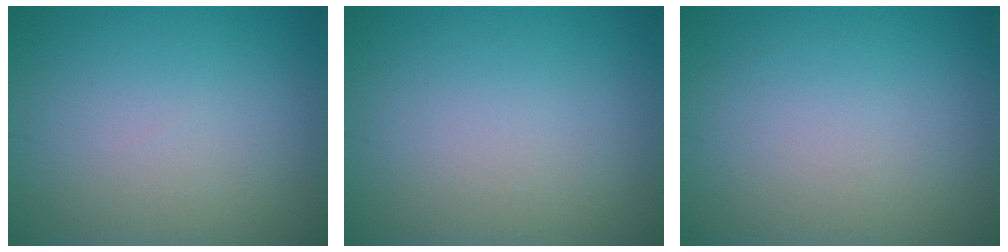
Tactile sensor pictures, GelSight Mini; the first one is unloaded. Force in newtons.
{"total": 0.0}
{"total": 0.0}